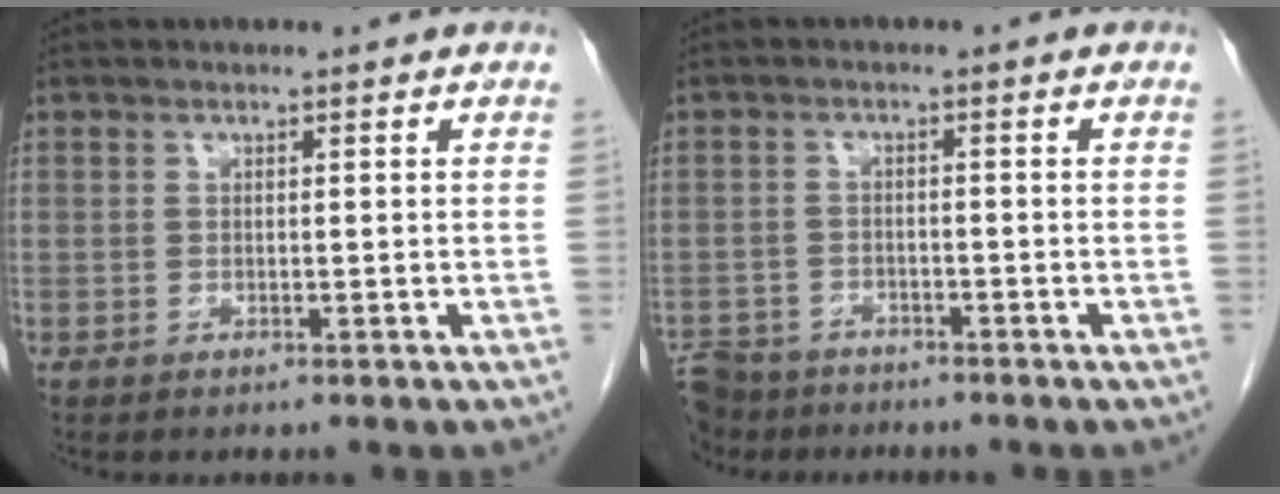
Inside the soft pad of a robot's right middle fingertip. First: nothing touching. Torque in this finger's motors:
{"motor_torque": [0.10, -0.01, 0.00, 0.01]}